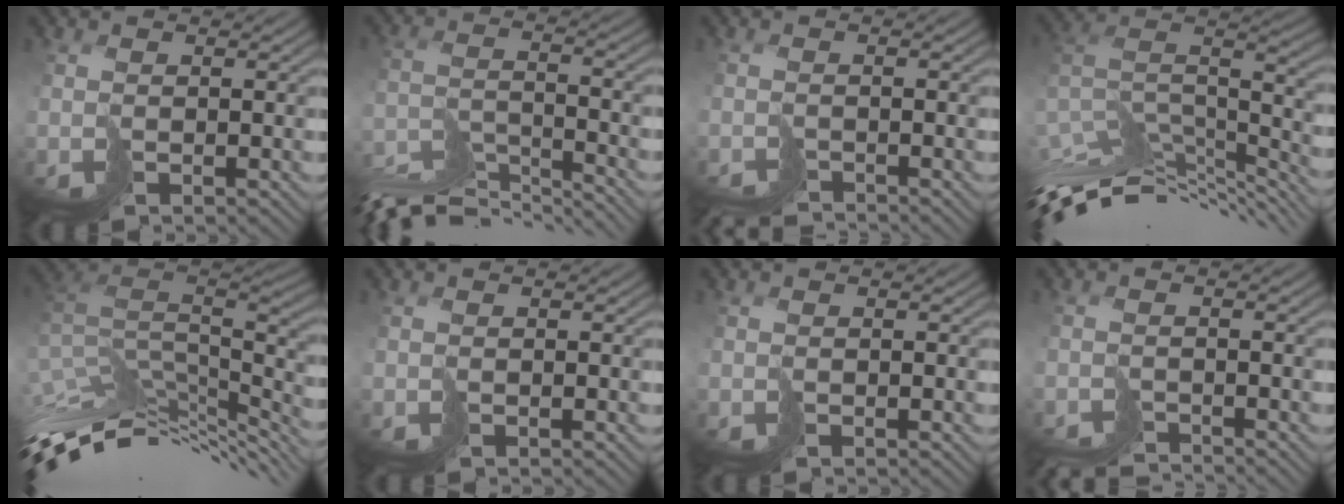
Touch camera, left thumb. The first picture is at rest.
{"total": 9.6, "force": [-8.6, 2.2, 3.6], "torque": [-0.082, -0.011, -0.158]}
{"total": 2.5, "force": [-2.4, 0.0, 0.3], "torque": [0.001, 0.000, -0.054]}
{"total": 12.5, "force": [-7.5, 5.5, 8.3], "torque": [-0.197, 0.002, -0.126]}
{"total": 12.7, "force": [-4.8, 5.9, 10.2], "torque": [-0.232, 0.005, -0.078]}
{"total": 0.0}
{"total": 0.0}
{"total": 3.4, "force": [-3.3, 0.1, 0.5], "torque": [-0.004, -0.001, -0.068]}